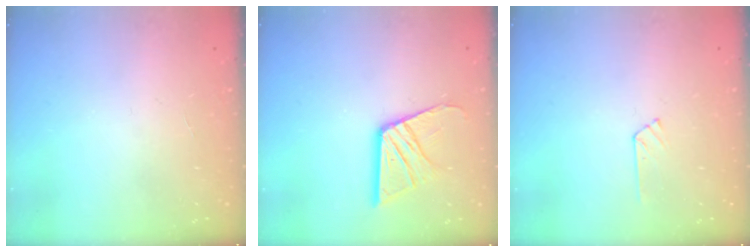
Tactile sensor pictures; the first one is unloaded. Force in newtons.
{"total": 14.0, "press": 14.0, "slide": 1.4}
{"total": 5.1, "press": 5.1, "slide": 0.4}